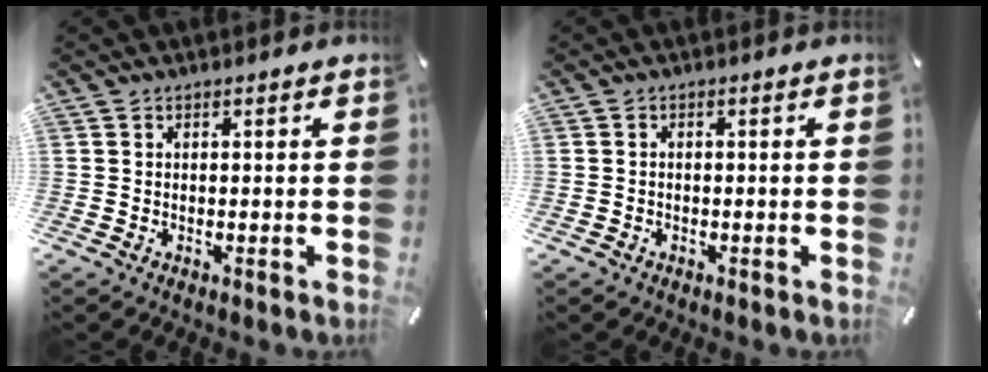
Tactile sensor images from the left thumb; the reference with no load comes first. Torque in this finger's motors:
{"motor_torque": [-0.08, -0.09, 0.00, 0.11, -0.02]}